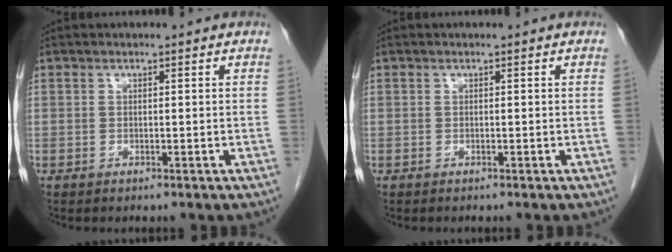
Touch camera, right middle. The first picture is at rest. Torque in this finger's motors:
{"motor_torque": [-0.19, -0.33, 0.02, 0.01]}